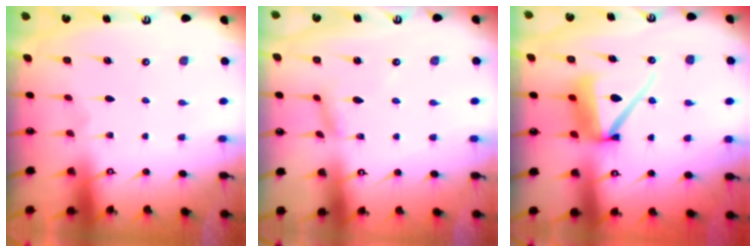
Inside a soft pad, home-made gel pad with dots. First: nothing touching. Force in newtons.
{"total": 4.6, "press": 4.6, "slide": 0.3}
{"total": 10.0, "press": 9.9, "slide": 1.3}